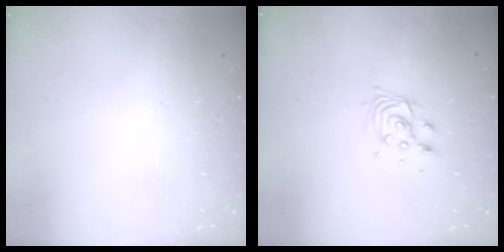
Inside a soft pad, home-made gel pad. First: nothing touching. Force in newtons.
{"total": 7.6, "press": 7.6, "slide": 0.5}